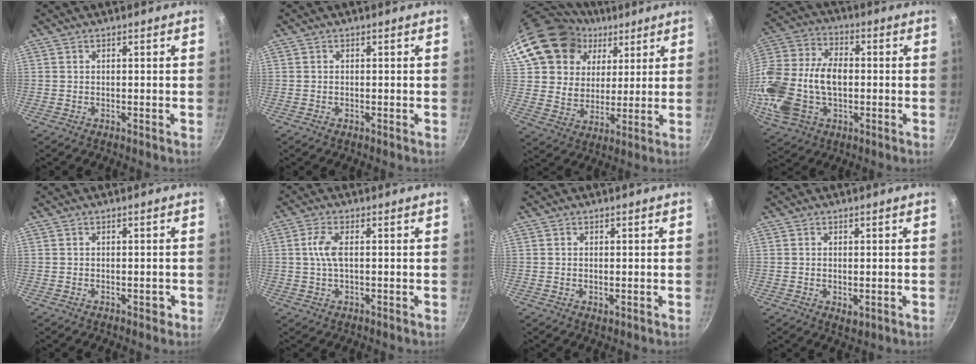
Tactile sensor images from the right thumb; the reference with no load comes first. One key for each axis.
{"total": 0.0}
{"total": 22.4, "fx": 11.1, "fy": 16.7, "fz": 10.0, "tx": -0.184, "ty": 0.004, "tz": 0.206}
{"total": 20.2, "fx": -1.9, "fy": 13.2, "fz": 15.2, "tx": -0.304, "ty": 0.033, "tz": -0.035}
{"total": 1.4, "fx": -0.6, "fy": 0.9, "fz": 1.0, "tx": -0.004, "ty": 0.007, "tz": -0.008}
{"total": 4.2, "fx": 0.3, "fy": 1.6, "fz": 3.9, "tx": -0.092, "ty": 0.006, "tz": 0.002}
{"total": 1.0, "fx": 0.1, "fy": 0.6, "fz": 0.8, "tx": -0.013, "ty": -0.002, "tz": 0.000}
{"total": 2.4, "fx": -0.2, "fy": 1.4, "fz": 1.9, "tx": -0.029, "ty": -0.008, "tz": -0.002}